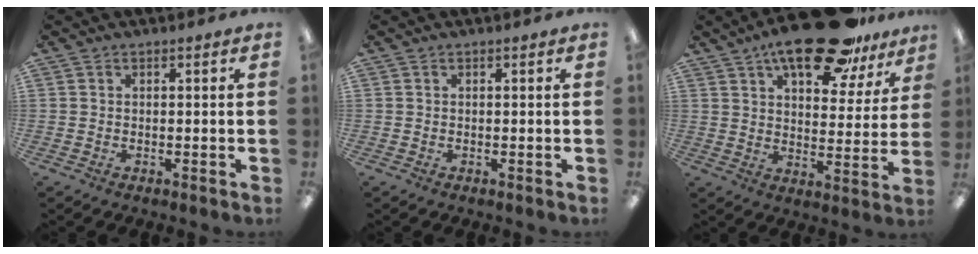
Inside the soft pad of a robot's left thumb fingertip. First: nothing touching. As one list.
[{"total": 0.0}, {"total": 20.4, "force": [14.2, 7.6, 12.5], "torque": [-0.188, -0.073, 0.237]}]